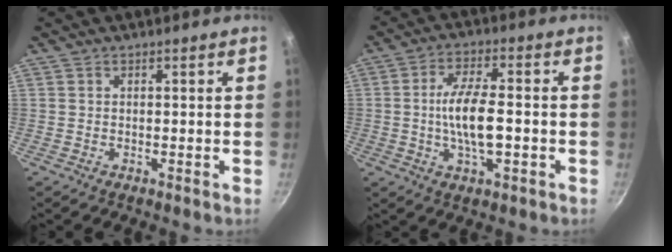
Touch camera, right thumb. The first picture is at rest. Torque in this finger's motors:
{"motor_torque": [1.07, 0.94, 1.73, -1.04, 0.71]}